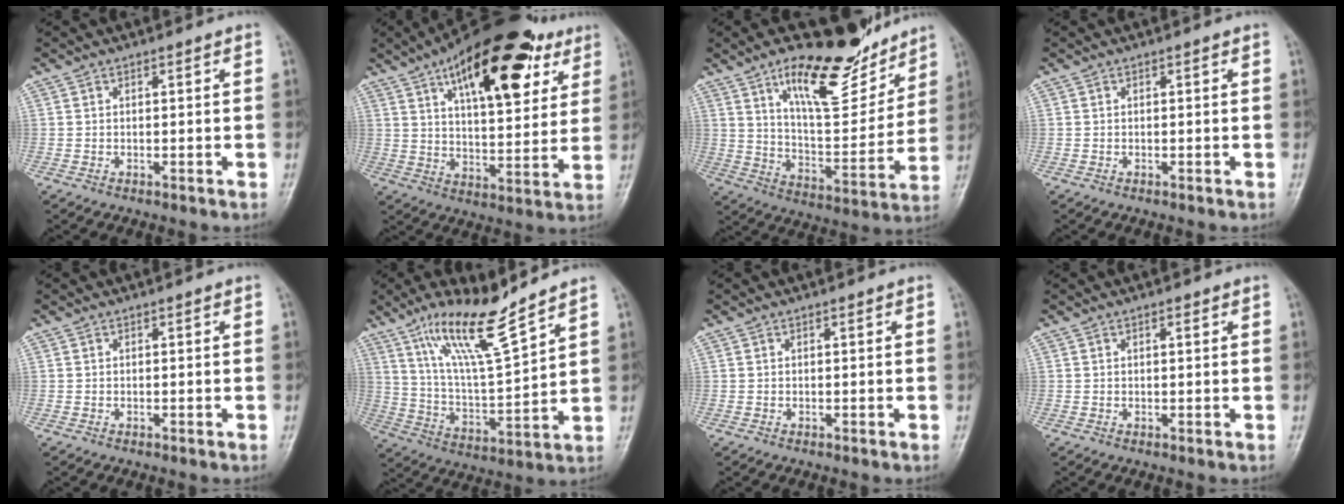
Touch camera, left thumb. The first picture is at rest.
{"total": 24.7, "force": [12.1, 10.8, 18.6], "torque": [-0.246, -0.021, 0.185]}
{"total": 19.7, "force": [13.3, 7.2, 12.7], "torque": [-0.148, -0.082, 0.223]}
{"total": 0.0}
{"total": 0.0}
{"total": 14.5, "force": [10.4, 1.9, 9.9], "torque": [-0.176, -0.064, 0.203]}
{"total": 0.0}
{"total": 0.9, "force": [0.5, 0.3, 0.7], "torque": [-0.011, 0.000, 0.007]}